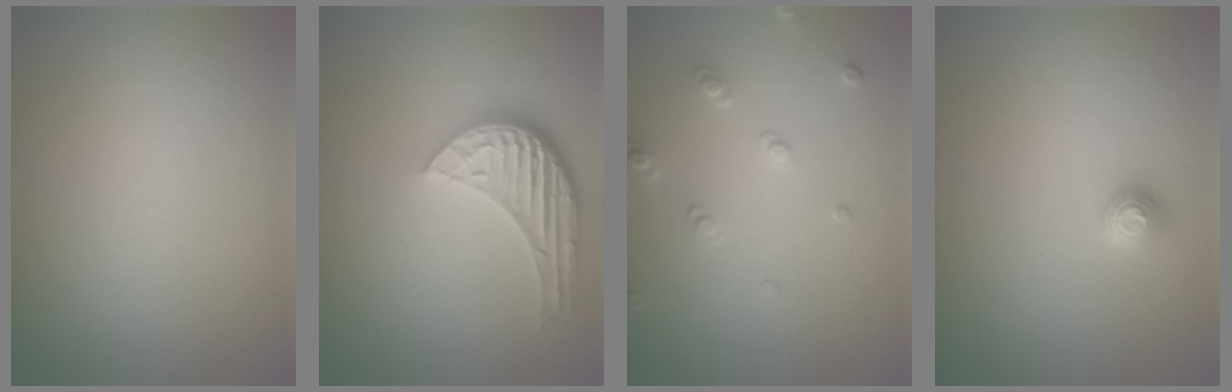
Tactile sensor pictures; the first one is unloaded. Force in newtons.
{"total": 5.2, "press": 3.8, "slide": 3.5}
{"total": 1.9, "press": 1.8, "slide": 0.5}
{"total": 1.1, "press": 1.0, "slide": 0.4}